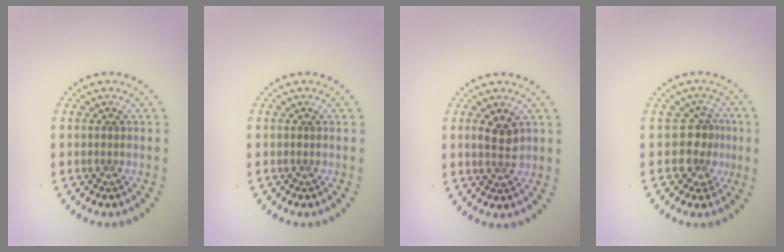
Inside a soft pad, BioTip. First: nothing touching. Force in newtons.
{"total": 0.0}
{"total": 2.2, "press": 2.1, "slide": 0.3}
{"total": 2.8, "press": 2.3, "slide": 1.6}